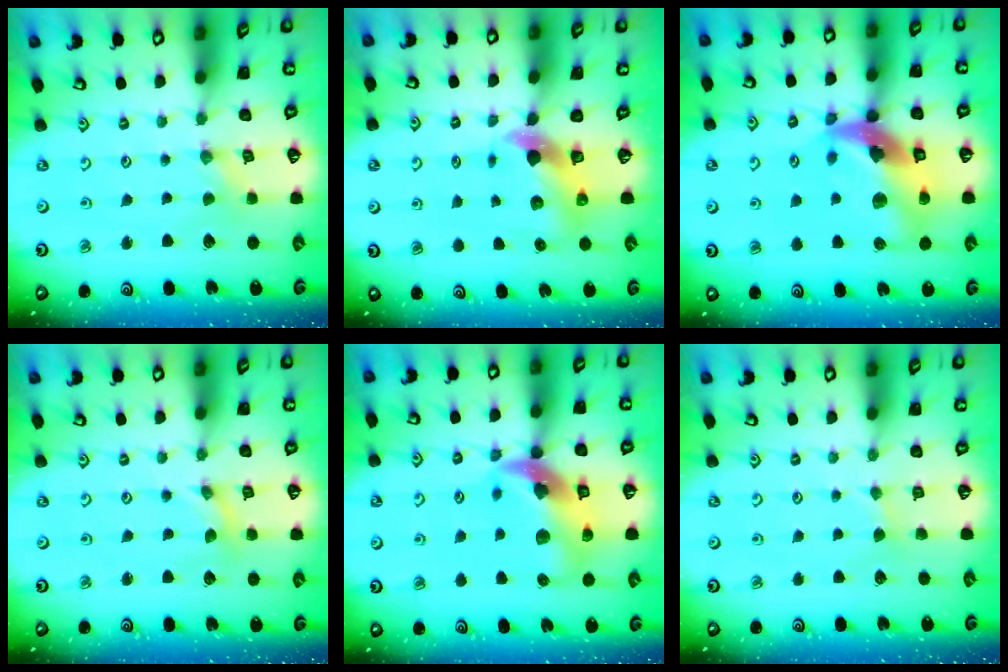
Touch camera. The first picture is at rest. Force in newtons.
{"total": 6.4, "press": 6.3, "slide": 1.2}
{"total": 18.4, "press": 18.3, "slide": 2.4}
{"total": 0.0}
{"total": 14.8, "press": 14.6, "slide": 2.4}
{"total": 1.1, "press": 1.1, "slide": 0.3}